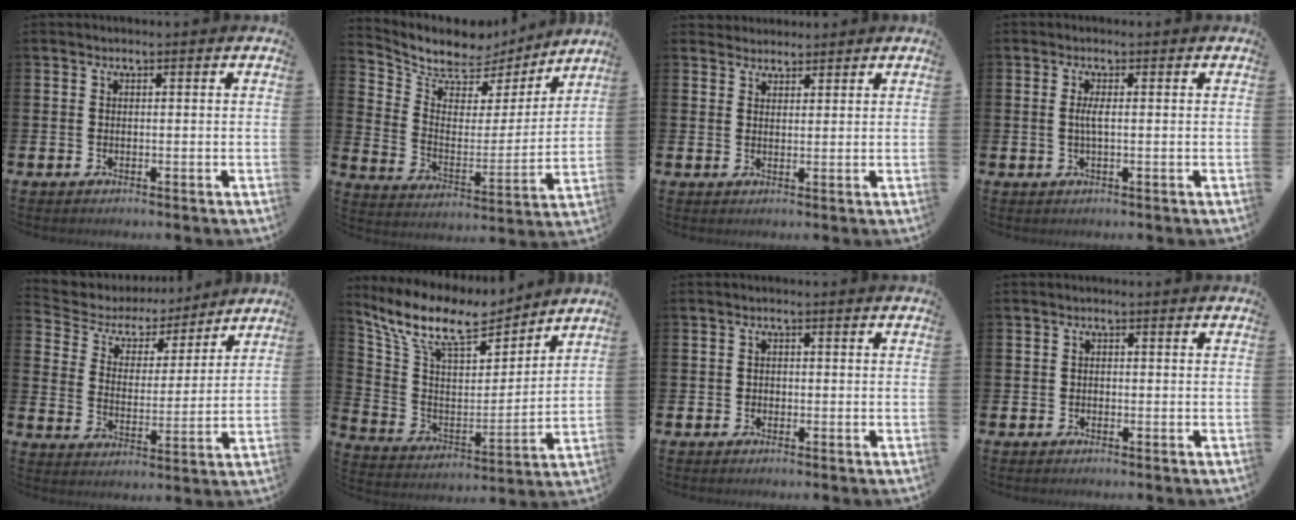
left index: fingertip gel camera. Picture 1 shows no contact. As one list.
[{"total": 8.1, "force": [7.2, 3.4, 1.2], "torque": [-0.067, -0.057, 0.127]}, {"total": 2.5, "force": [2.4, 0.8, -0.3], "torque": [0.004, -0.006, 0.045]}, {"total": 1.8, "force": [0.1, 0.4, 1.7], "torque": [-0.037, 0.001, 0.001]}, {"total": 5.7, "force": [5.0, 2.7, 0.7], "torque": [-0.043, -0.041, 0.081]}, {"total": 11.6, "force": [10.1, 3.6, 4.5], "torque": [-0.130, -0.062, 0.177]}, {"total": 0.9, "force": [-0.3, 0.8, 0.1], "torque": [0.000, 0.004, -0.008]}, {"total": 0.7, "force": [-0.4, 0.5, 0.1], "torque": [-0.008, 0.005, -0.007]}]